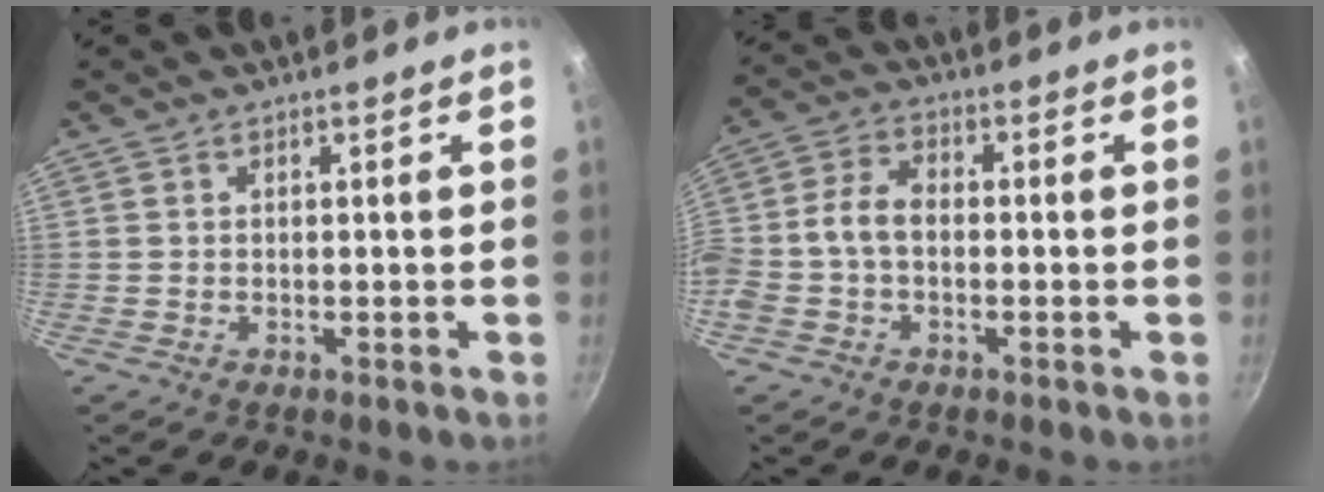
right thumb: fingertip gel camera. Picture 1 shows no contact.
{"total": 6.9, "force": [-1.2, 4.5, 5.1], "torque": [-0.103, 0.031, -0.038]}